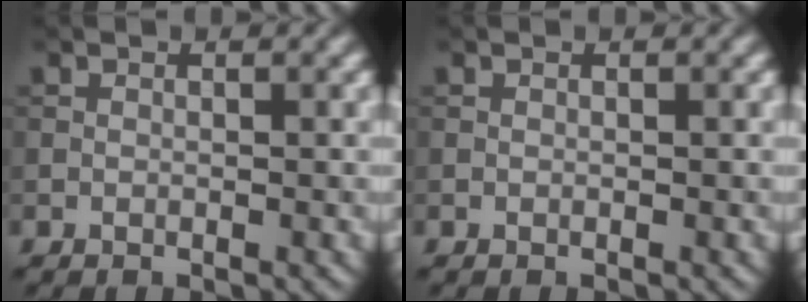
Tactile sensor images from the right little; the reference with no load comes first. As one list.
[{"total": 0.0}]